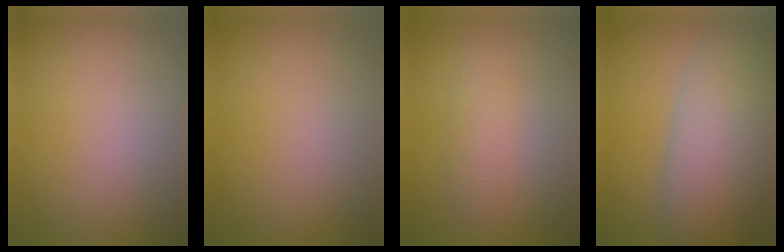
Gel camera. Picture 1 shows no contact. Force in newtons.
{"total": 0.0}
{"total": 1.9, "press": 1.9, "slide": 0.0}
{"total": 10.8, "press": 10.8, "slide": 0.7}